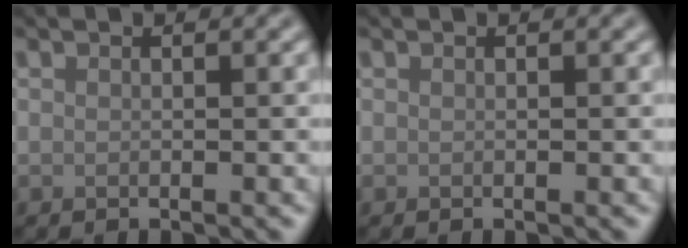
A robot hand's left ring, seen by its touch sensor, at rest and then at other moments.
{"total": 0.0}